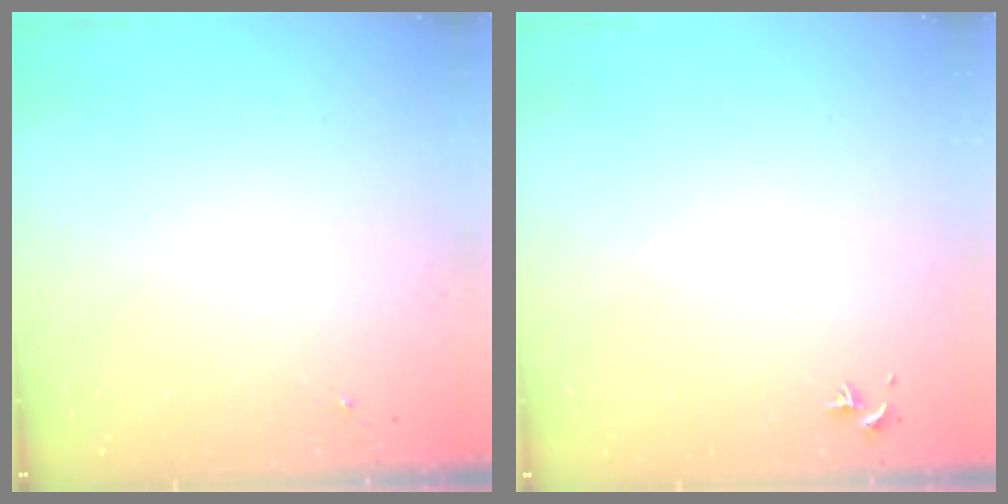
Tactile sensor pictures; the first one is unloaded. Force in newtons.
{"total": 0.7, "press": 0.5, "slide": 0.4}